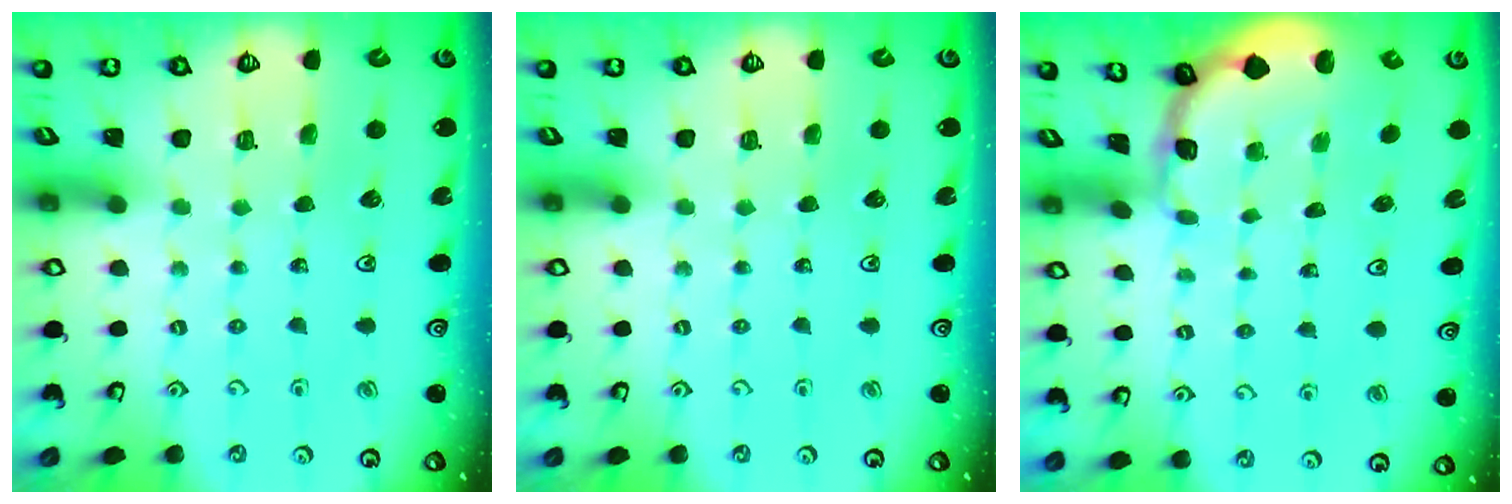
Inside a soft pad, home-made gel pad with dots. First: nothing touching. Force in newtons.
{"total": 0.0}
{"total": 1.1, "press": 1.1, "slide": 0.1}